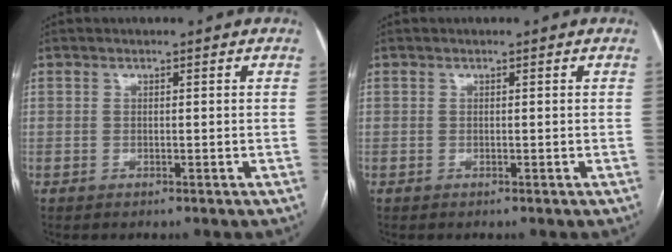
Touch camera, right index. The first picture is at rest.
{"total": 0.0}